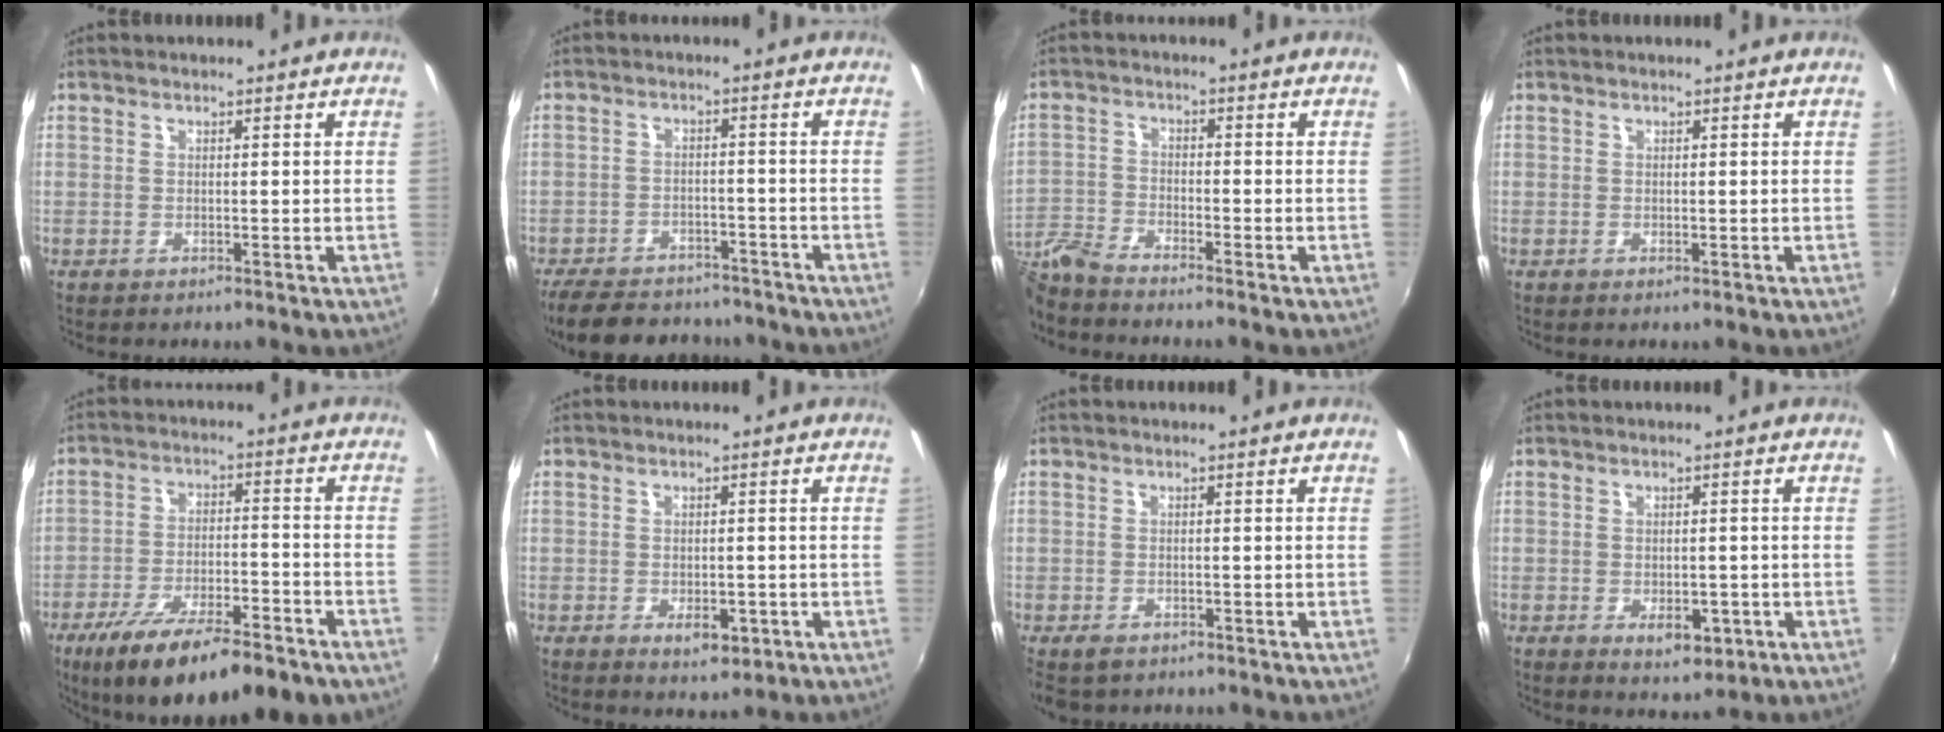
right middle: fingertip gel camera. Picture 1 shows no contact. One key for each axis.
{"total": 16.4, "fx": -13.6, "fy": 6.6, "fz": 6.3, "tx": -0.151, "ty": 0.007, "tz": -0.190}
{"total": 6.5, "fx": -6.2, "fy": 0.4, "fz": 2.0, "tx": -0.054, "ty": -0.009, "tz": -0.134}
{"total": 0.0}
{"total": 19.6, "fx": -13.3, "fy": 5.1, "fz": 13.5, "tx": -0.237, "ty": -0.042, "tz": -0.202}
{"total": 4.1, "fx": -1.6, "fy": 2.2, "fz": 3.1, "tx": -0.057, "ty": -0.010, "tz": -0.017}
{"total": 3.2, "fx": -2.2, "fy": 1.7, "fz": 1.5, "tx": -0.035, "ty": -0.012, "tz": -0.036}
{"total": 4.8, "fx": -1.8, "fy": 2.7, "fz": 3.5, "tx": -0.061, "ty": -0.012, "tz": -0.018}